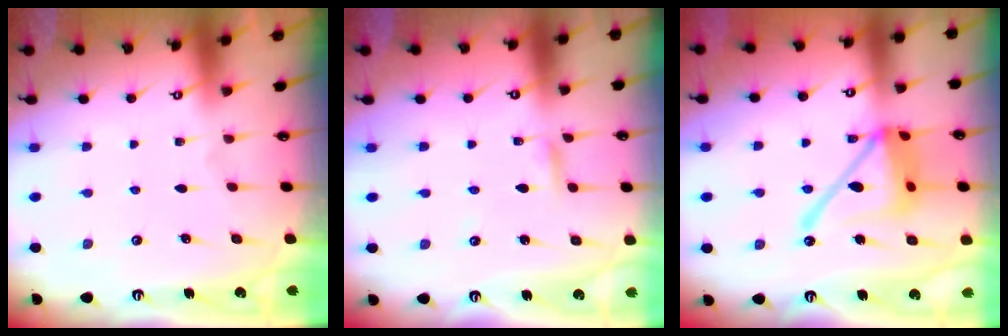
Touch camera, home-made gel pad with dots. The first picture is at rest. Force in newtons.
{"total": 2.1, "press": 2.1, "slide": 0.1}
{"total": 17.4, "press": 17.3, "slide": 1.8}